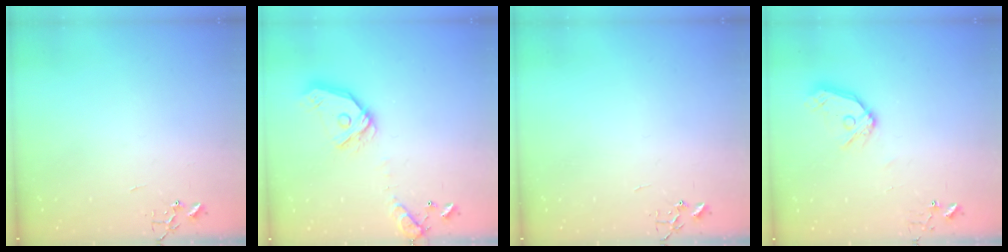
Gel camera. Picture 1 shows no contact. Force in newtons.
{"total": 15.9, "press": 15.7, "slide": 2.2}
{"total": 0.0}
{"total": 11.3, "press": 11.3, "slide": 1.3}